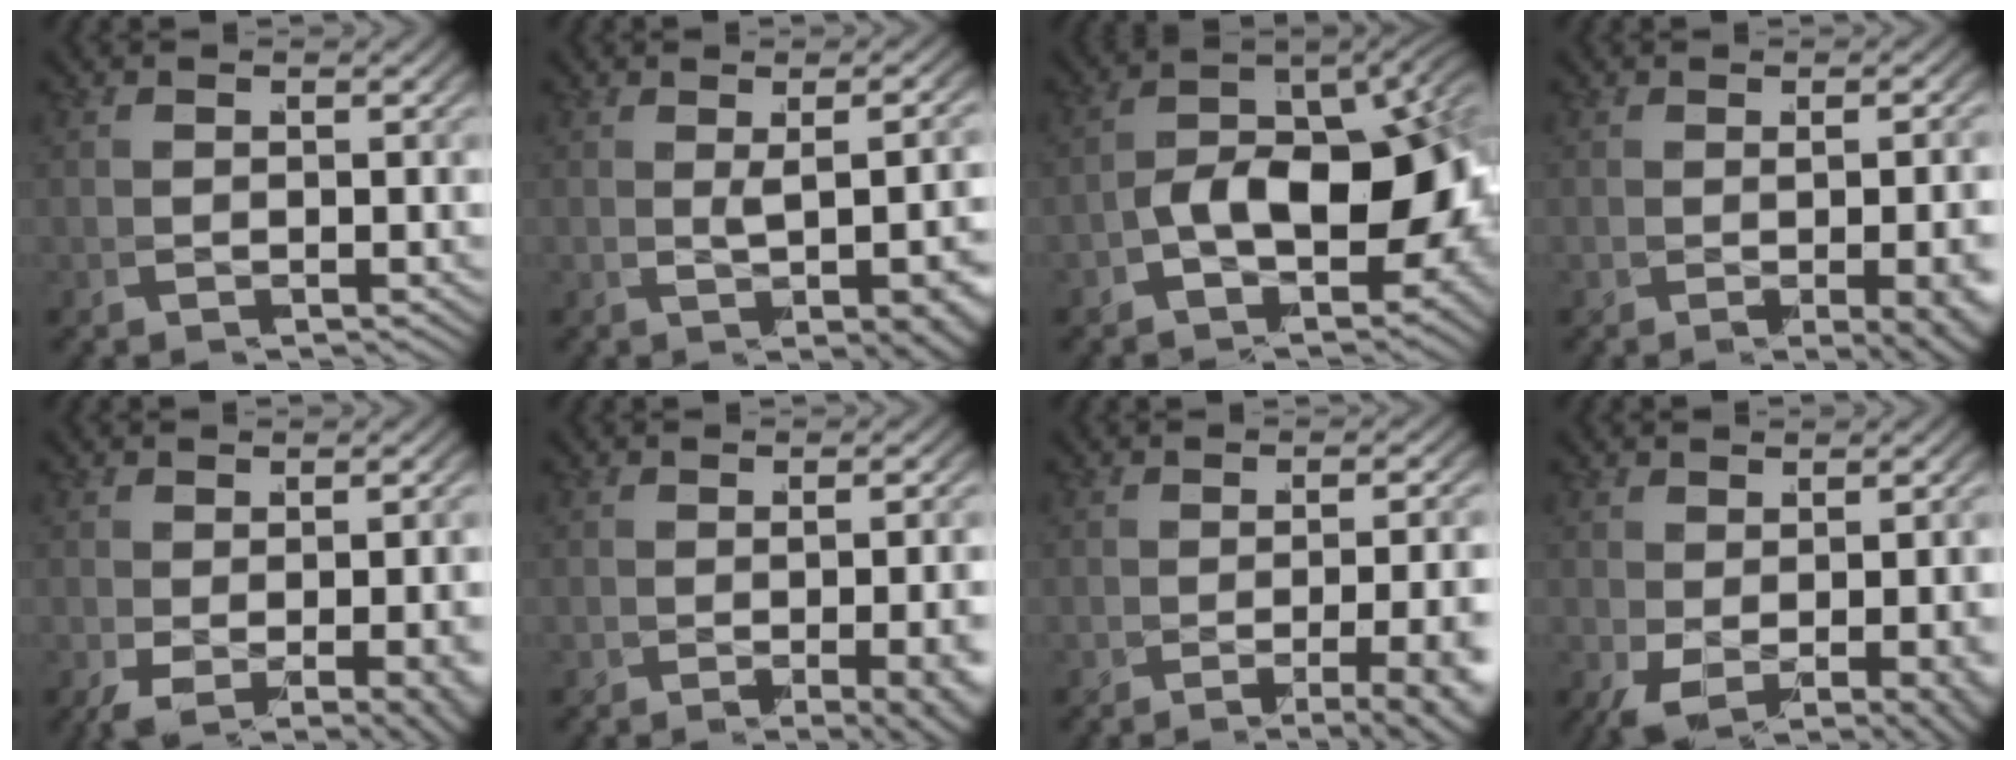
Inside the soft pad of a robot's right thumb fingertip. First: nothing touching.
{"total": 4.3, "force": [0.2, 1.1, 4.1], "torque": [-0.047, 0.009, 0.008]}
{"total": 9.8, "force": [-2.7, 6.0, 7.3], "torque": [-0.108, -0.029, -0.032]}
{"total": 4.2, "force": [-0.8, 0.8, 4.1], "torque": [-0.042, -0.006, -0.005]}
{"total": 3.1, "force": [-0.5, 0.5, 3.0], "torque": [-0.033, -0.015, 0.004]}
{"total": 4.3, "force": [-0.9, 0.8, 4.1], "torque": [-0.044, -0.007, -0.007]}
{"total": 6.4, "force": [-2.5, 1.7, 5.7], "torque": [-0.060, 0.004, -0.040]}
{"total": 3.2, "force": [-0.4, 1.0, 3.0], "torque": [-0.034, -0.016, 0.011]}